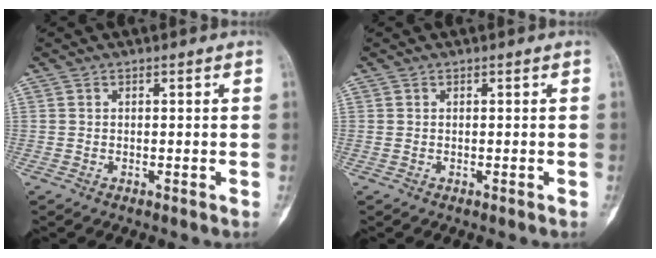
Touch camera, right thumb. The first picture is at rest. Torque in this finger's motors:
{"motor_torque": [-0.06, 0.19, -0.06, 0.01, 0.01]}